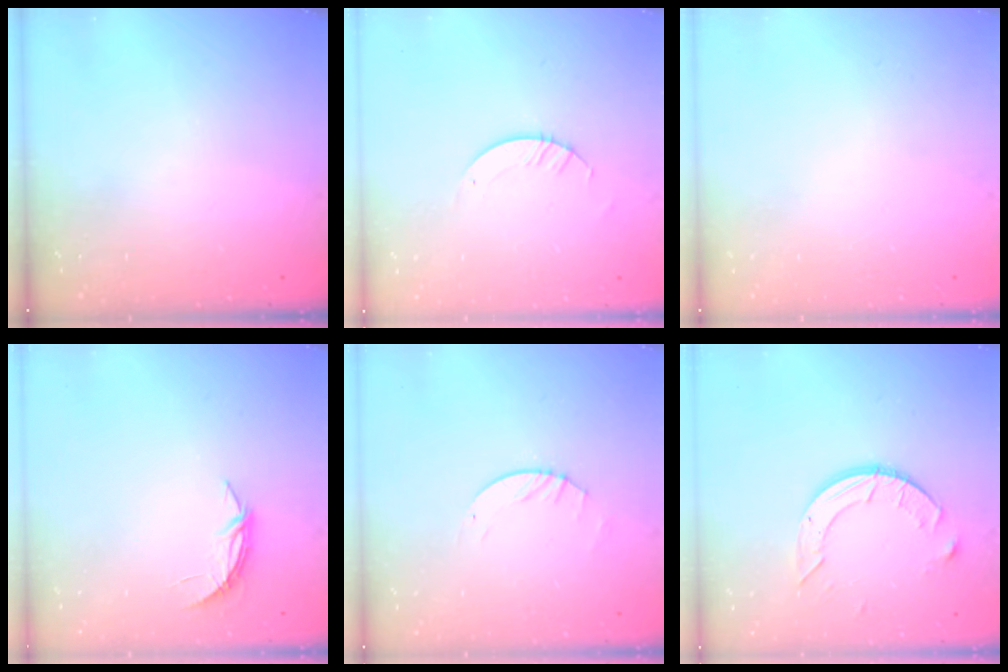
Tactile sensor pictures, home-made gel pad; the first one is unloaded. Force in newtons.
{"total": 3.2, "press": 3.2, "slide": 0.3}
{"total": 0.0}
{"total": 4.4, "press": 4.3, "slide": 0.4}
{"total": 2.8, "press": 2.8, "slide": 0.4}
{"total": 9.8, "press": 9.8, "slide": 0.9}